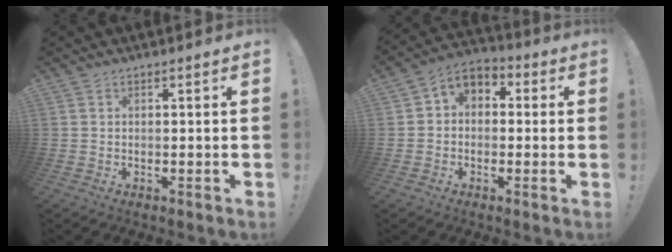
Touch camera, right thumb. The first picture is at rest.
{"total": 5.2, "force": [-1.1, 4.5, 2.5], "torque": [-0.046, 0.015, -0.018]}